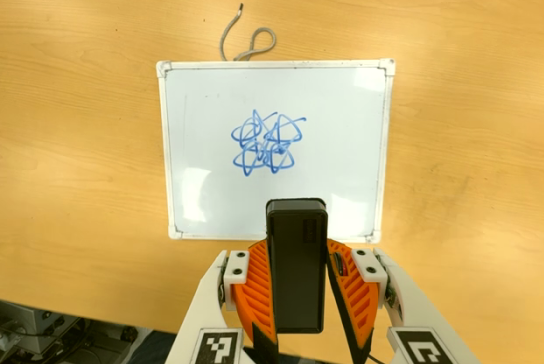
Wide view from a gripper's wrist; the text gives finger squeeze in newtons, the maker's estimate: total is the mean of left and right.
{"total": 5.8, "left": 5.0, "right": 6.6}